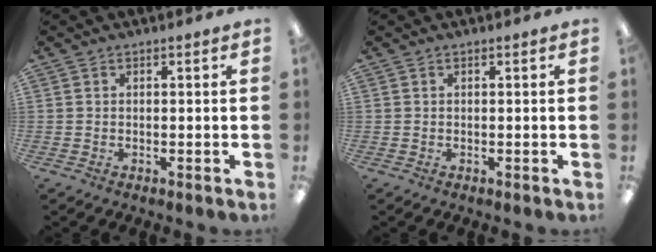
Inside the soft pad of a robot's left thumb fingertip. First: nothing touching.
{"total": 0.0}